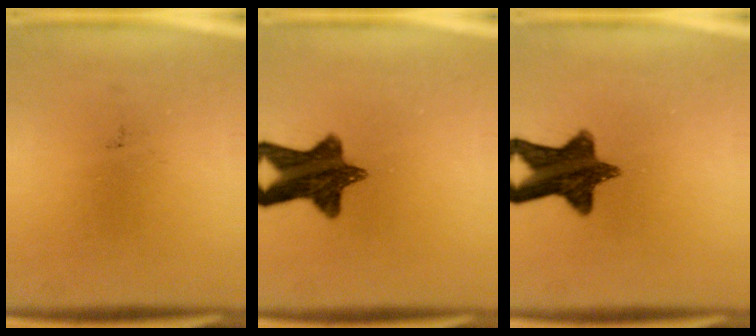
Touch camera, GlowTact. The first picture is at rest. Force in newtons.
{"total": 11.4}
{"total": 12.1}